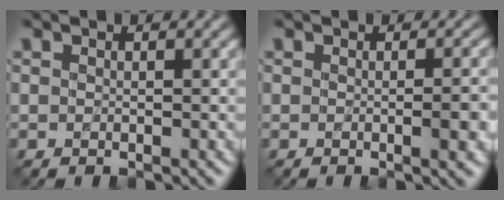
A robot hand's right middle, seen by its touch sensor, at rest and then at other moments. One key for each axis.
{"total": 2.6, "fx": -0.3, "fy": 0.7, "fz": 2.5, "tx": -0.026, "ty": 0.001, "tz": -0.003}